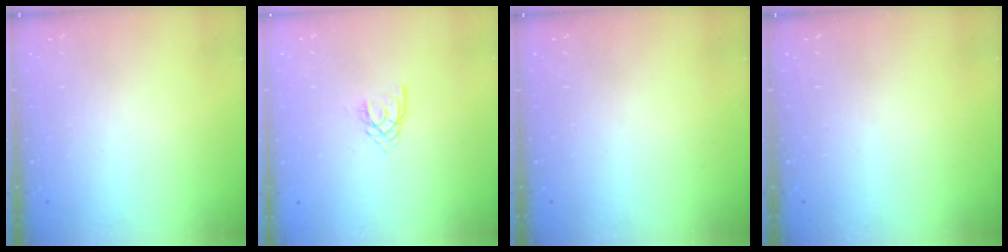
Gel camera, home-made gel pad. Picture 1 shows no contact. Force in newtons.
{"total": 2.1, "press": 2.1, "slide": 0.3}
{"total": 0.0}
{"total": 0.0}